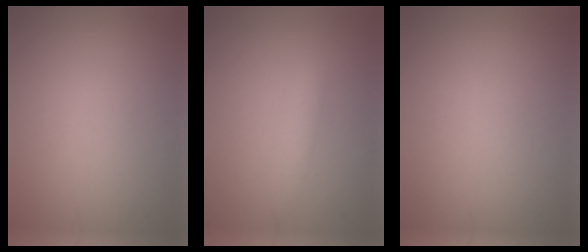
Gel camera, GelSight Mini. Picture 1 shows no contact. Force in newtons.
{"total": 1.7, "press": 1.7, "slide": 0.1}
{"total": 0.0}